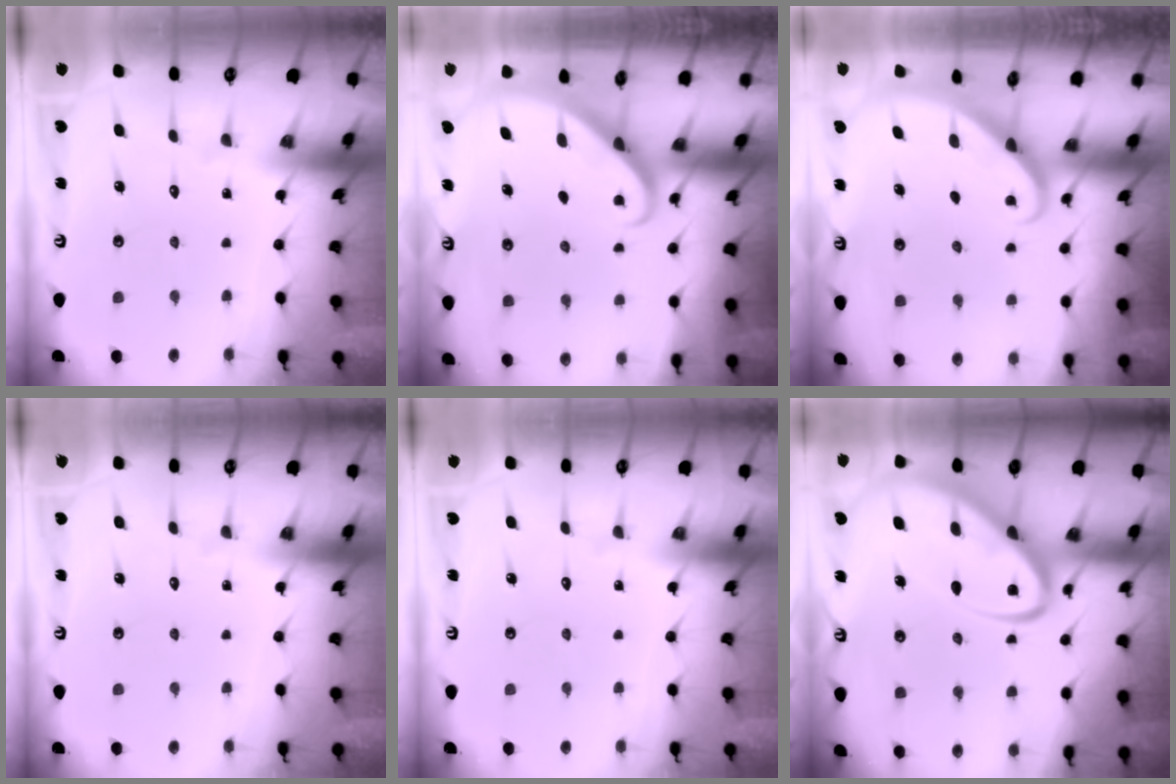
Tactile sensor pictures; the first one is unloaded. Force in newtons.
{"total": 2.9, "press": 2.9, "slide": 0.2}
{"total": 2.0, "press": 2.0, "slide": 0.1}
{"total": 0.0}
{"total": 0.0}
{"total": 12.1, "press": 12.0, "slide": 1.1}